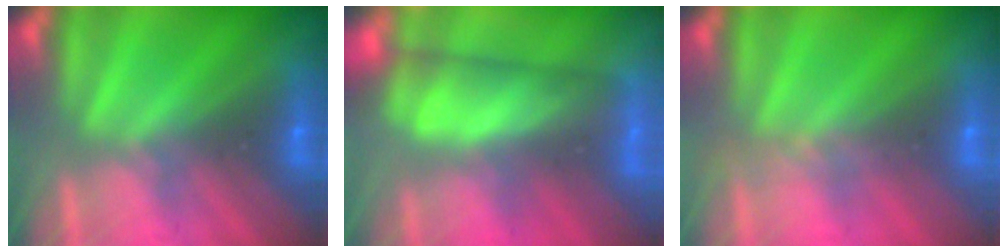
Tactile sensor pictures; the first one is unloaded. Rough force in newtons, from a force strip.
{"total": 4.3}
{"total": 3.4}